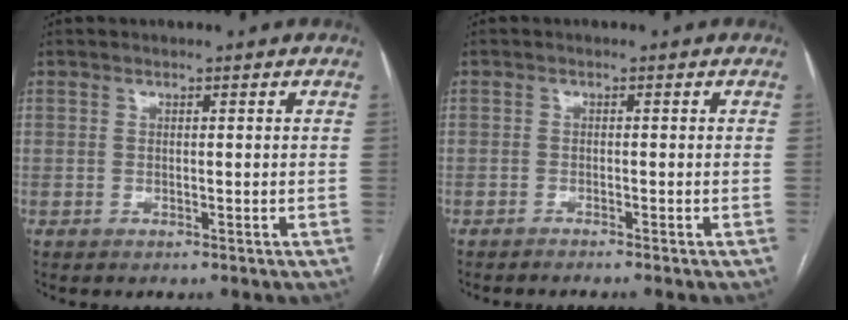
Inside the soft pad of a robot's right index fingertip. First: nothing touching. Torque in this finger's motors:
{"motor_torque": [-0.44, -0.41, 0.04, 0.00]}